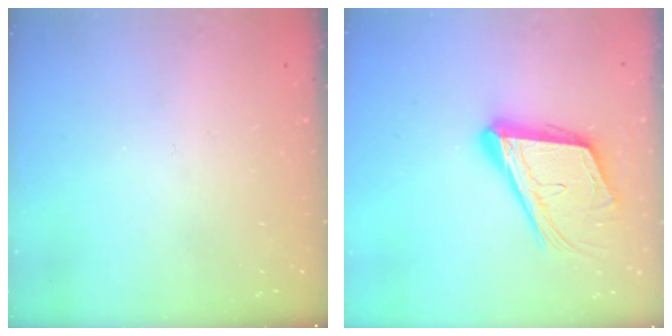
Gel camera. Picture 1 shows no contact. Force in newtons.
{"total": 17.4, "press": 17.0, "slide": 3.7}